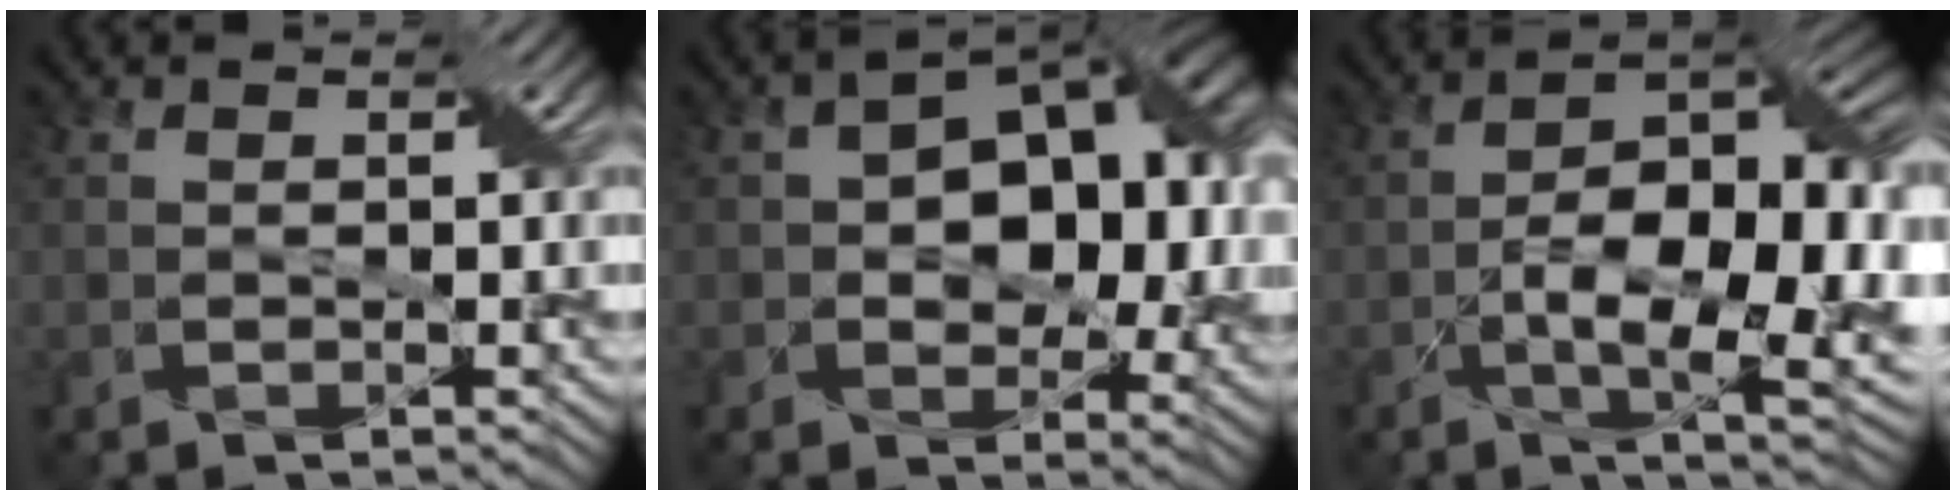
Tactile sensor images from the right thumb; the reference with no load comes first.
{"total": 12.1, "force": [1.0, 8.0, 9.0], "torque": [-0.113, 0.013, 0.014]}
{"total": 14.6, "force": [-3.1, 6.7, 12.6], "torque": [-0.190, -0.002, -0.042]}